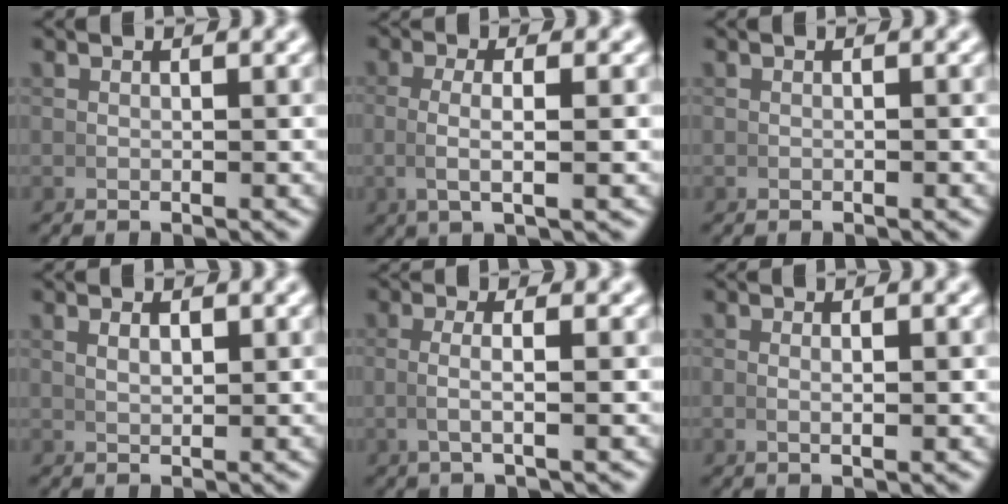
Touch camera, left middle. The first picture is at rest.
{"total": 3.4, "force": [0.3, 0.3, 3.3], "torque": [-0.067, -0.001, 0.007]}
{"total": 0.0}
{"total": 1.2, "force": [0.6, 0.3, 1.0], "torque": [-0.013, -0.001, 0.018]}
{"total": 2.6, "force": [0.1, 0.0, 2.6], "torque": [-0.053, 0.000, 0.004]}
{"total": 1.2, "force": [0.0, 0.2, 1.1], "torque": [-0.023, -0.003, 0.003]}